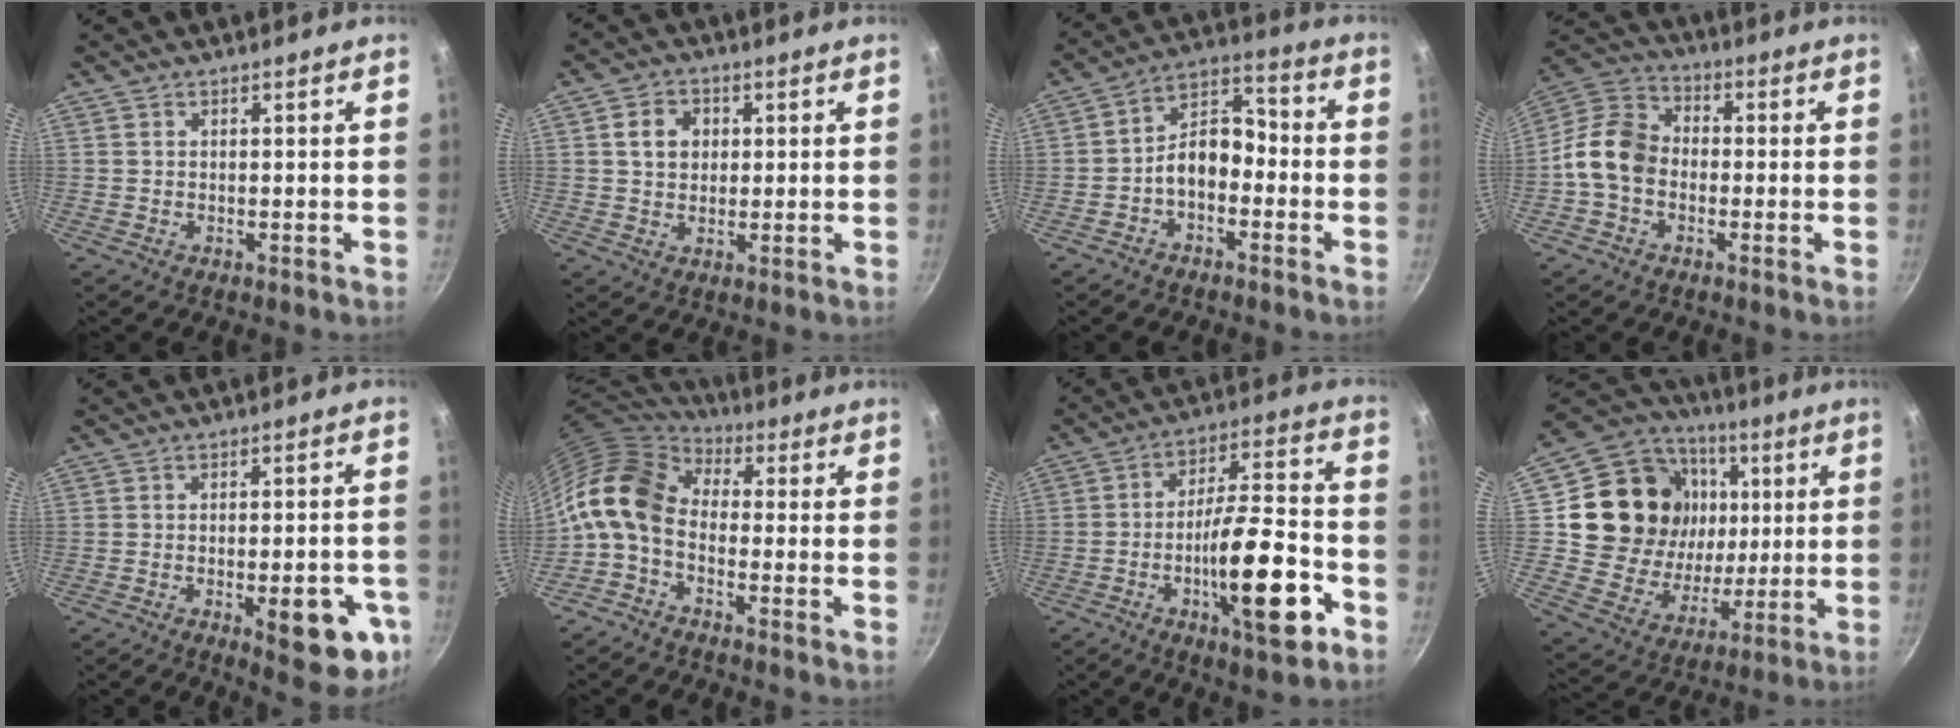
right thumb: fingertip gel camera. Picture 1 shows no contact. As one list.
[{"total": 5.8, "force": [1.2, 4.7, 3.0], "torque": [-0.031, 0.008, 0.016]}, {"total": 9.1, "force": [-2.8, 5.9, 6.3], "torque": [-0.076, 0.055, -0.061]}, {"total": 10.5, "force": [-2.1, 8.1, 6.4], "torque": [-0.094, 0.033, -0.065]}, {"total": 13.6, "force": [-4.8, 5.1, 11.7], "torque": [-0.115, 0.012, -0.058]}, {"total": 12.6, "force": [-1.4, 8.4, 9.3], "torque": [-0.168, 0.034, -0.049]}, {"total": 18.6, "force": [-7.2, 5.4, 16.3], "torque": [-0.238, 0.045, -0.113]}, {"total": 23.8, "force": [4.4, 19.6, 12.6], "torque": [-0.212, 0.006, 0.088]}]